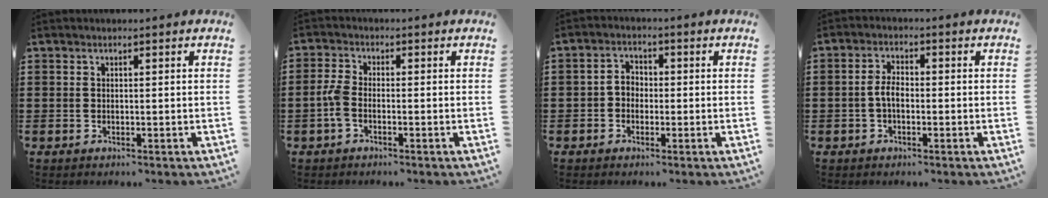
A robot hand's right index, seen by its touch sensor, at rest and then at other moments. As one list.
[{"total": 3.1, "force": [-1.1, 1.3, 2.6], "torque": [-0.067, -0.004, -0.027]}, {"total": 2.4, "force": [-1.0, 1.9, 1.1], "torque": [-0.027, 0.009, -0.024]}, {"total": 3.3, "force": [-0.7, 1.6, 2.8], "torque": [-0.067, 0.000, -0.018]}]